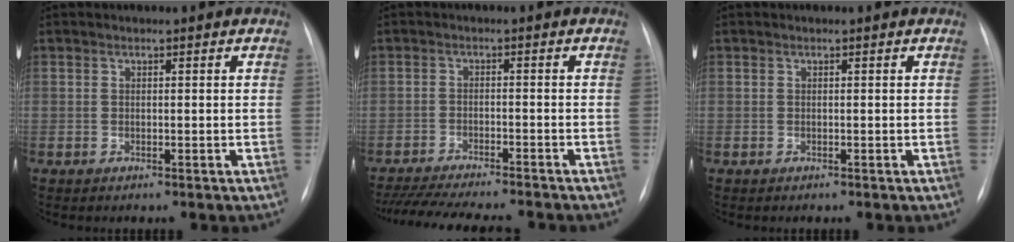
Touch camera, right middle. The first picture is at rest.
{"total": 15.4, "force": [-13.7, 2.0, 6.7], "torque": [-0.124, -0.020, -0.194]}
{"total": 0.0}